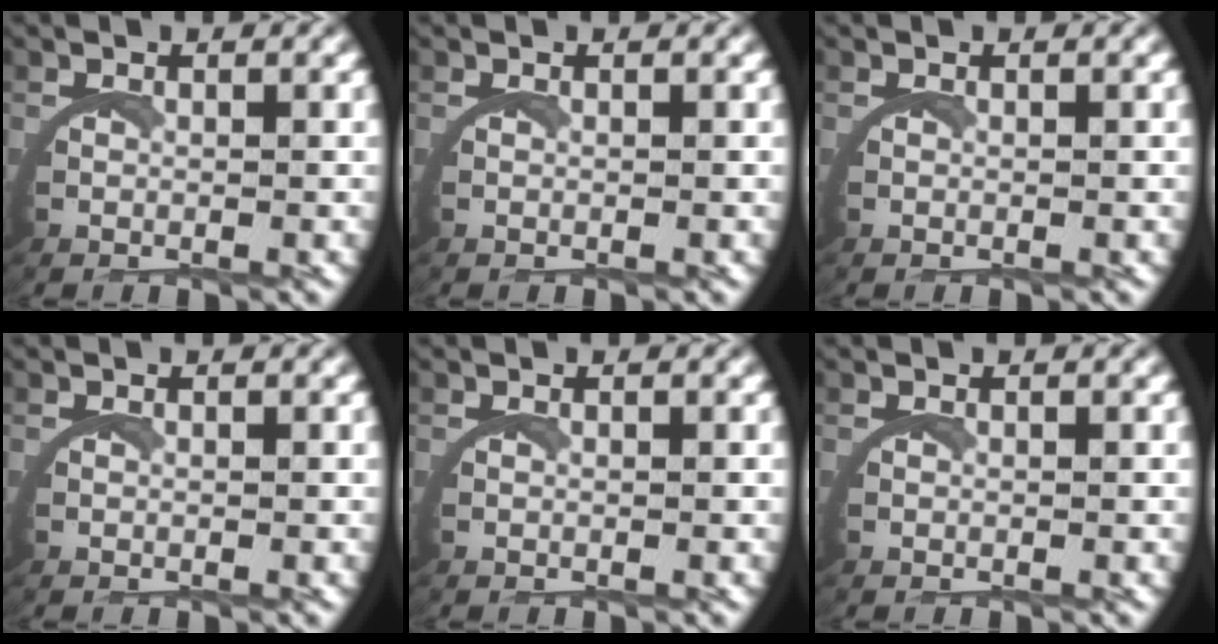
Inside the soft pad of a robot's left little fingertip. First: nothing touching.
{"total": 0.0}
{"total": 0.0}
{"total": 0.0}
{"total": 0.0}
{"total": 0.0}